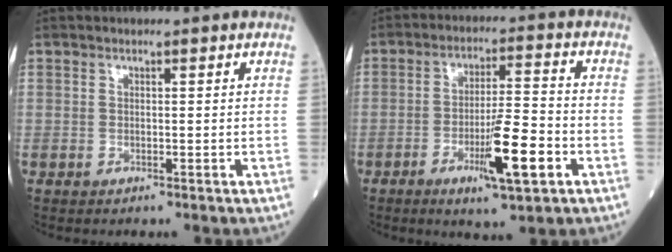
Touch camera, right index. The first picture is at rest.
{"total": 10.0, "force": [-4.0, 1.1, 9.1], "torque": [-0.152, -0.009, -0.065]}